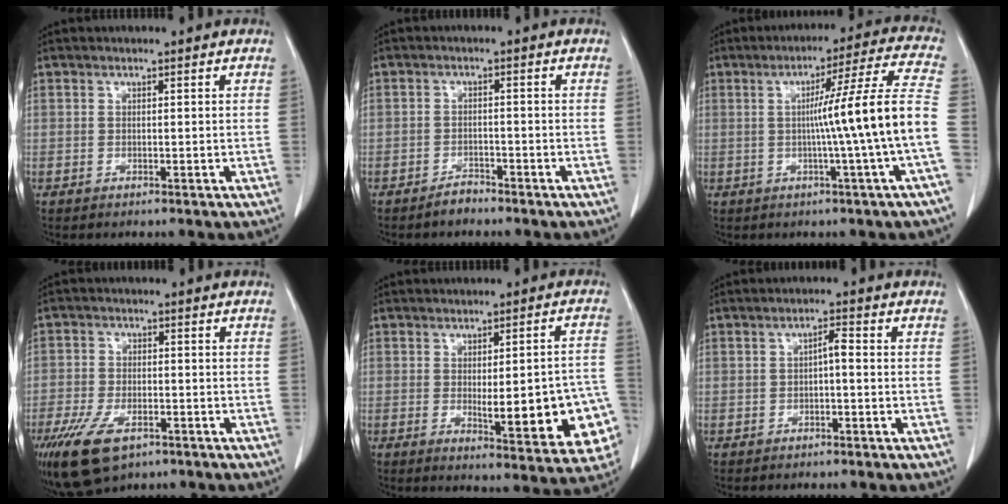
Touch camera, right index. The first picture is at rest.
{"total": 2.0, "force": [-1.9, 0.6, 0.4], "torque": [-0.007, 0.000, -0.032]}
{"total": 13.0, "force": [-1.5, -2.9, 12.6], "torque": [-0.173, 0.004, -0.021]}
{"total": 10.9, "force": [-6.4, 5.5, 6.9], "torque": [-0.142, -0.012, -0.105]}
{"total": 14.8, "force": [-3.5, 3.5, 14.0], "torque": [-0.111, 0.015, -0.028]}
{"total": 2.6, "force": [-0.6, 0.7, 2.4], "torque": [-0.039, 0.011, -0.009]}